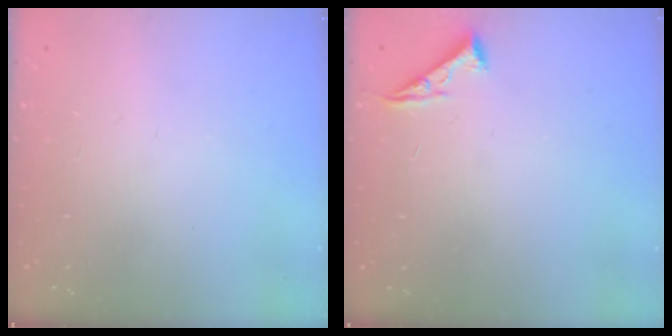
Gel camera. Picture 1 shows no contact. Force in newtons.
{"total": 4.3, "press": 4.3, "slide": 0.6}